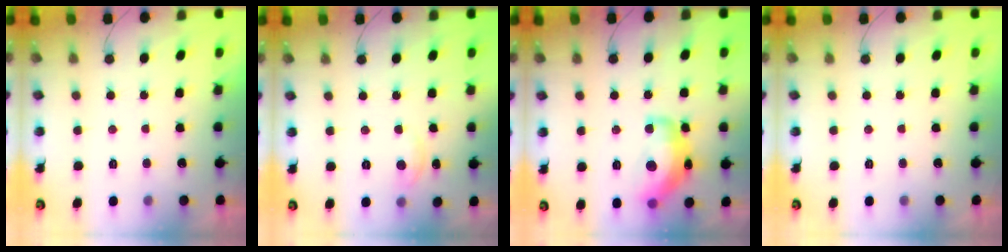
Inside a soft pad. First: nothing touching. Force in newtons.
{"total": 2.7, "press": 2.7, "slide": 0.3}
{"total": 15.3, "press": 15.3, "slide": 1.1}
{"total": 0.0}